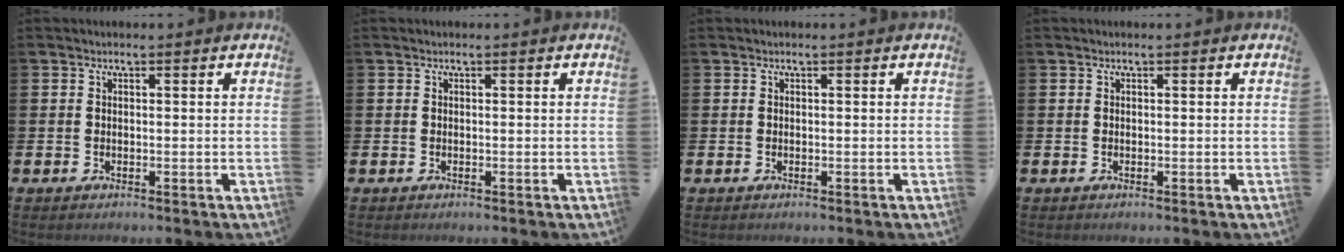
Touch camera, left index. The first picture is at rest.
{"total": 0.0}
{"total": 0.0}
{"total": 0.0}